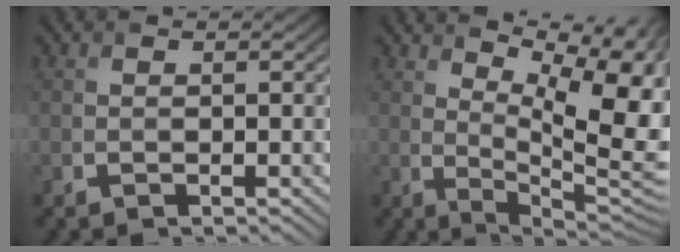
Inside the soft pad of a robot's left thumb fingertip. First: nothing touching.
{"total": 14.4, "force": [4.7, 5.1, 12.7], "torque": [-0.178, 0.026, 0.081]}